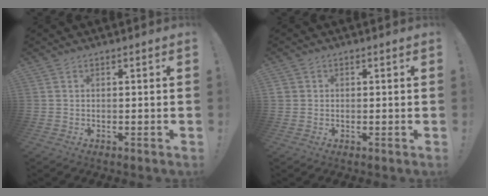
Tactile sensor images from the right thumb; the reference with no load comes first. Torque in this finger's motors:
{"motor_torque": [-0.27, -0.11, 0.02, -0.10, 0.00]}